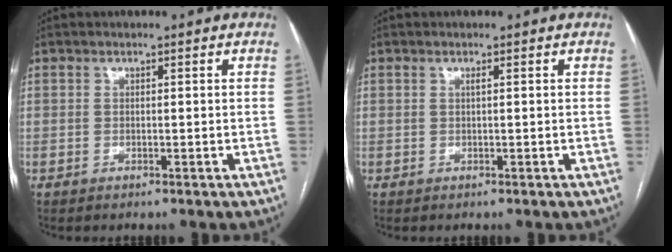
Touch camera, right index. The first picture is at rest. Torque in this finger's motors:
{"motor_torque": [-0.06, -0.02, 0.03, 0.02]}